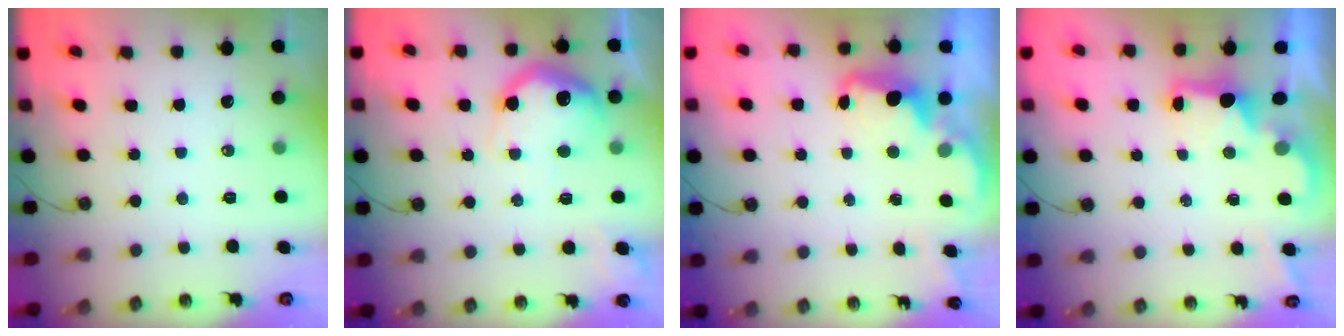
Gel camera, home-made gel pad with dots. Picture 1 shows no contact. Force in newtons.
{"total": 18.9, "press": 18.8, "slide": 1.5}
{"total": 2.6, "press": 2.5, "slide": 0.5}
{"total": 2.0, "press": 1.9, "slide": 0.7}